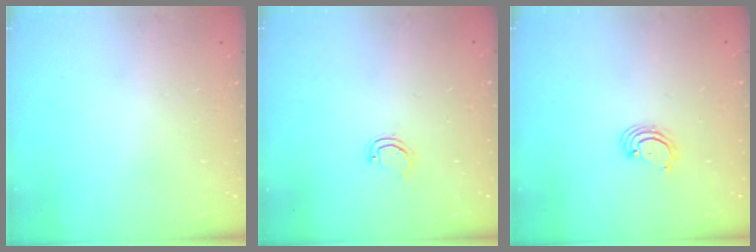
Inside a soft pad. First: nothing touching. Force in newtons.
{"total": 3.1, "press": 3.1, "slide": 0.2}
{"total": 2.7, "press": 2.7, "slide": 0.3}